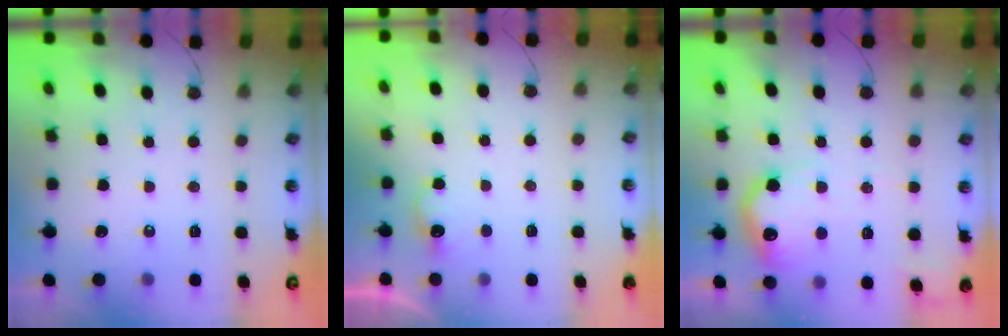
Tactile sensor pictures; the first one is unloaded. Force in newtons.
{"total": 5.9, "press": 5.8, "slide": 0.8}
{"total": 15.9, "press": 15.9, "slide": 1.1}